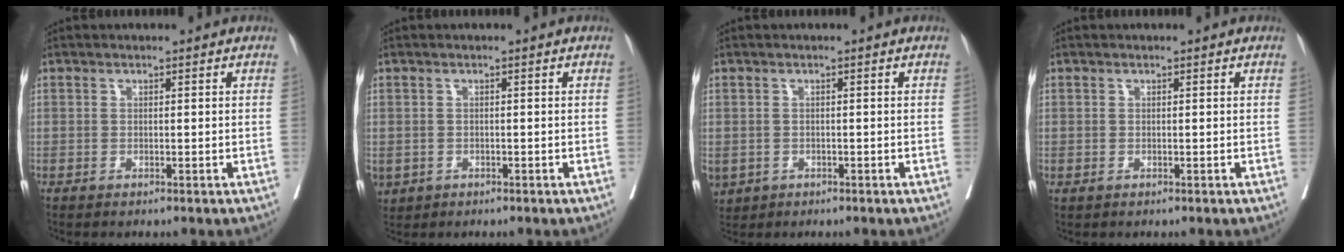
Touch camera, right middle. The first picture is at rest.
{"total": 3.9, "force": [-1.6, 3.2, 1.5], "torque": [-0.042, -0.002, -0.019]}
{"total": 5.5, "force": [-2.3, 4.6, 2.1], "torque": [-0.065, -0.005, -0.028]}
{"total": 0.0}